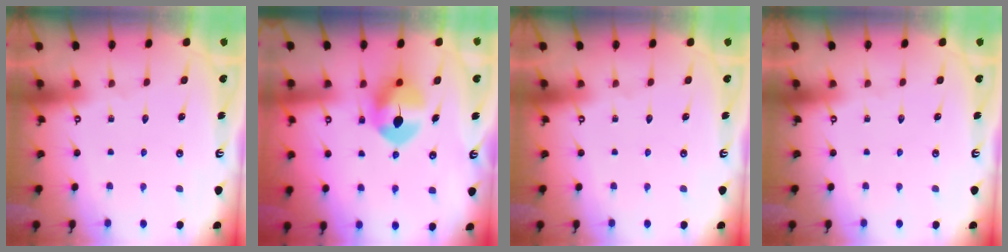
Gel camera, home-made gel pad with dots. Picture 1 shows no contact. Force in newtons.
{"total": 8.4, "press": 8.3, "slide": 1.4}
{"total": 0.0}
{"total": 0.0}